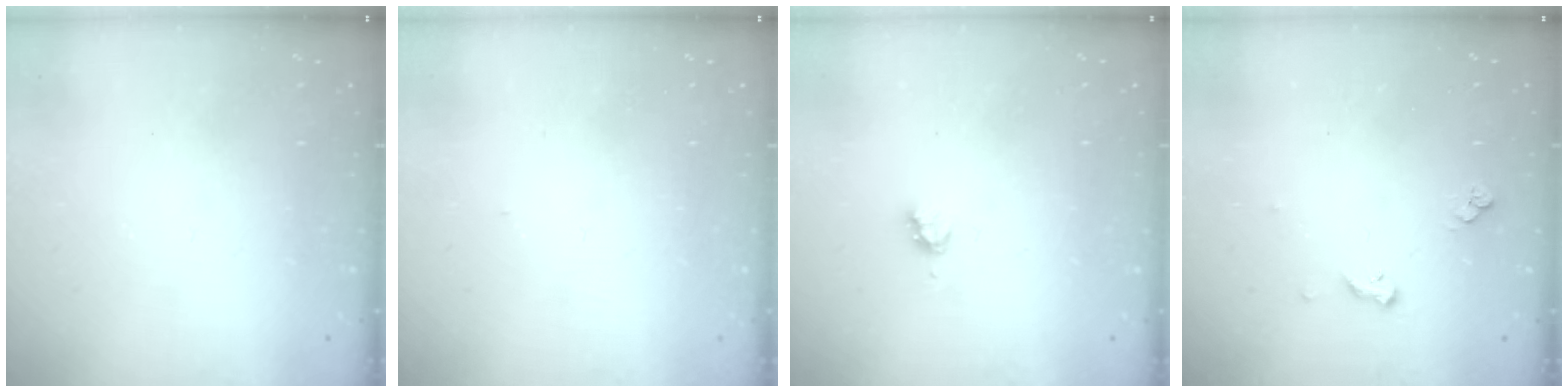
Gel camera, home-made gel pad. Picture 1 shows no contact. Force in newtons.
{"total": 3.3, "press": 3.3, "slide": 0.4}
{"total": 2.8, "press": 2.8, "slide": 0.3}
{"total": 6.0, "press": 5.7, "slide": 1.7}